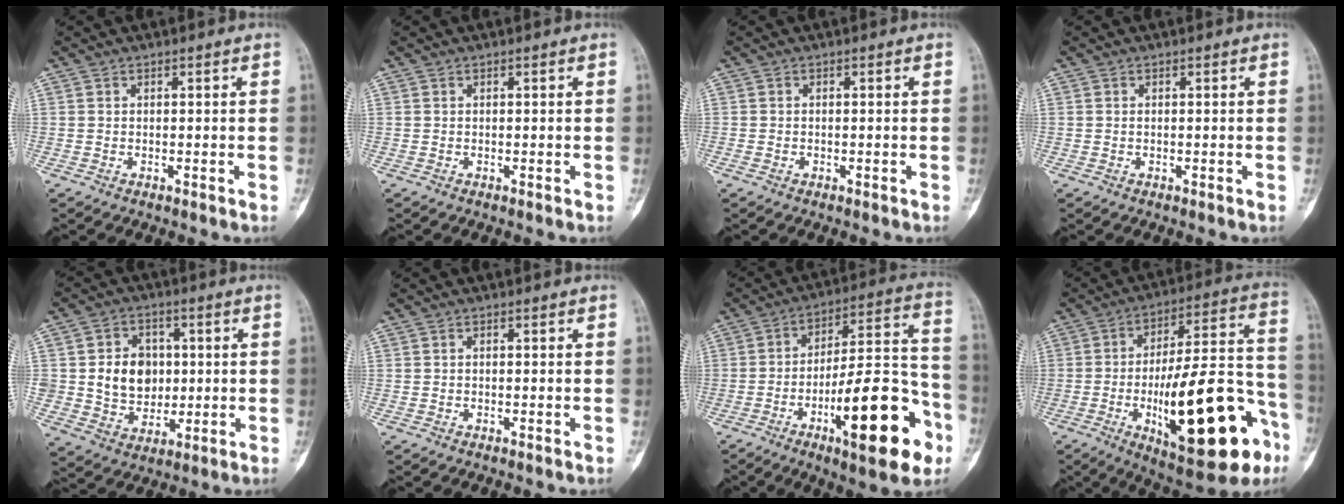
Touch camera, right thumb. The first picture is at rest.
{"total": 0.0}
{"total": 0.6, "force": [-0.3, 0.5, 0.2], "torque": [-0.001, 0.004, -0.005]}
{"total": 0.0}
{"total": 10.8, "force": [1.1, 9.0, 6.0], "torque": [-0.055, -0.003, 0.025]}
{"total": 0.0}
{"total": 23.5, "force": [-10.0, 6.9, 20.1], "torque": [-0.280, 0.060, -0.149]}
{"total": 29.1, "force": [-10.7, 9.6, 25.3], "torque": [-0.346, 0.048, -0.146]}